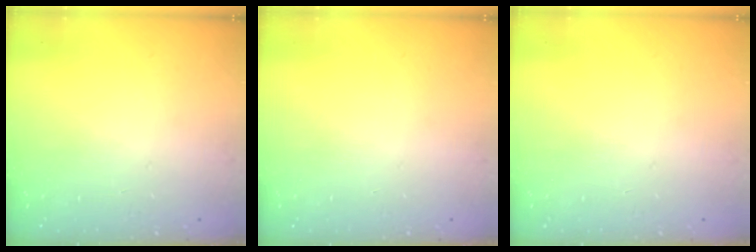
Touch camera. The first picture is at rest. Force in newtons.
{"total": 0.0}
{"total": 0.0}